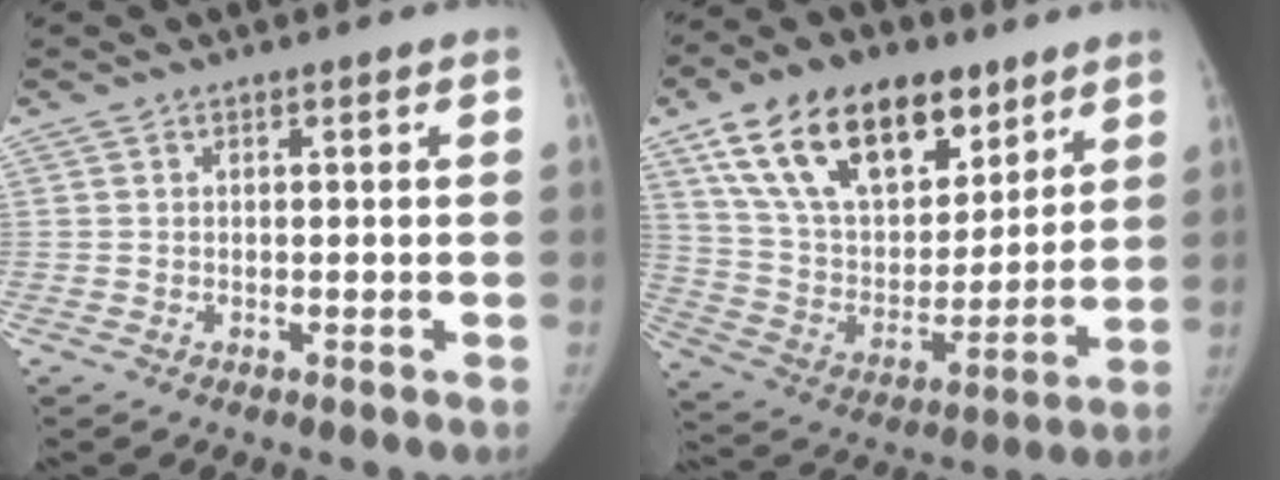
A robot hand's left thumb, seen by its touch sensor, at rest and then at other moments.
{"total": 24.5, "force": [14.1, 13.8, 14.6], "torque": [-0.222, -0.031, 0.251]}